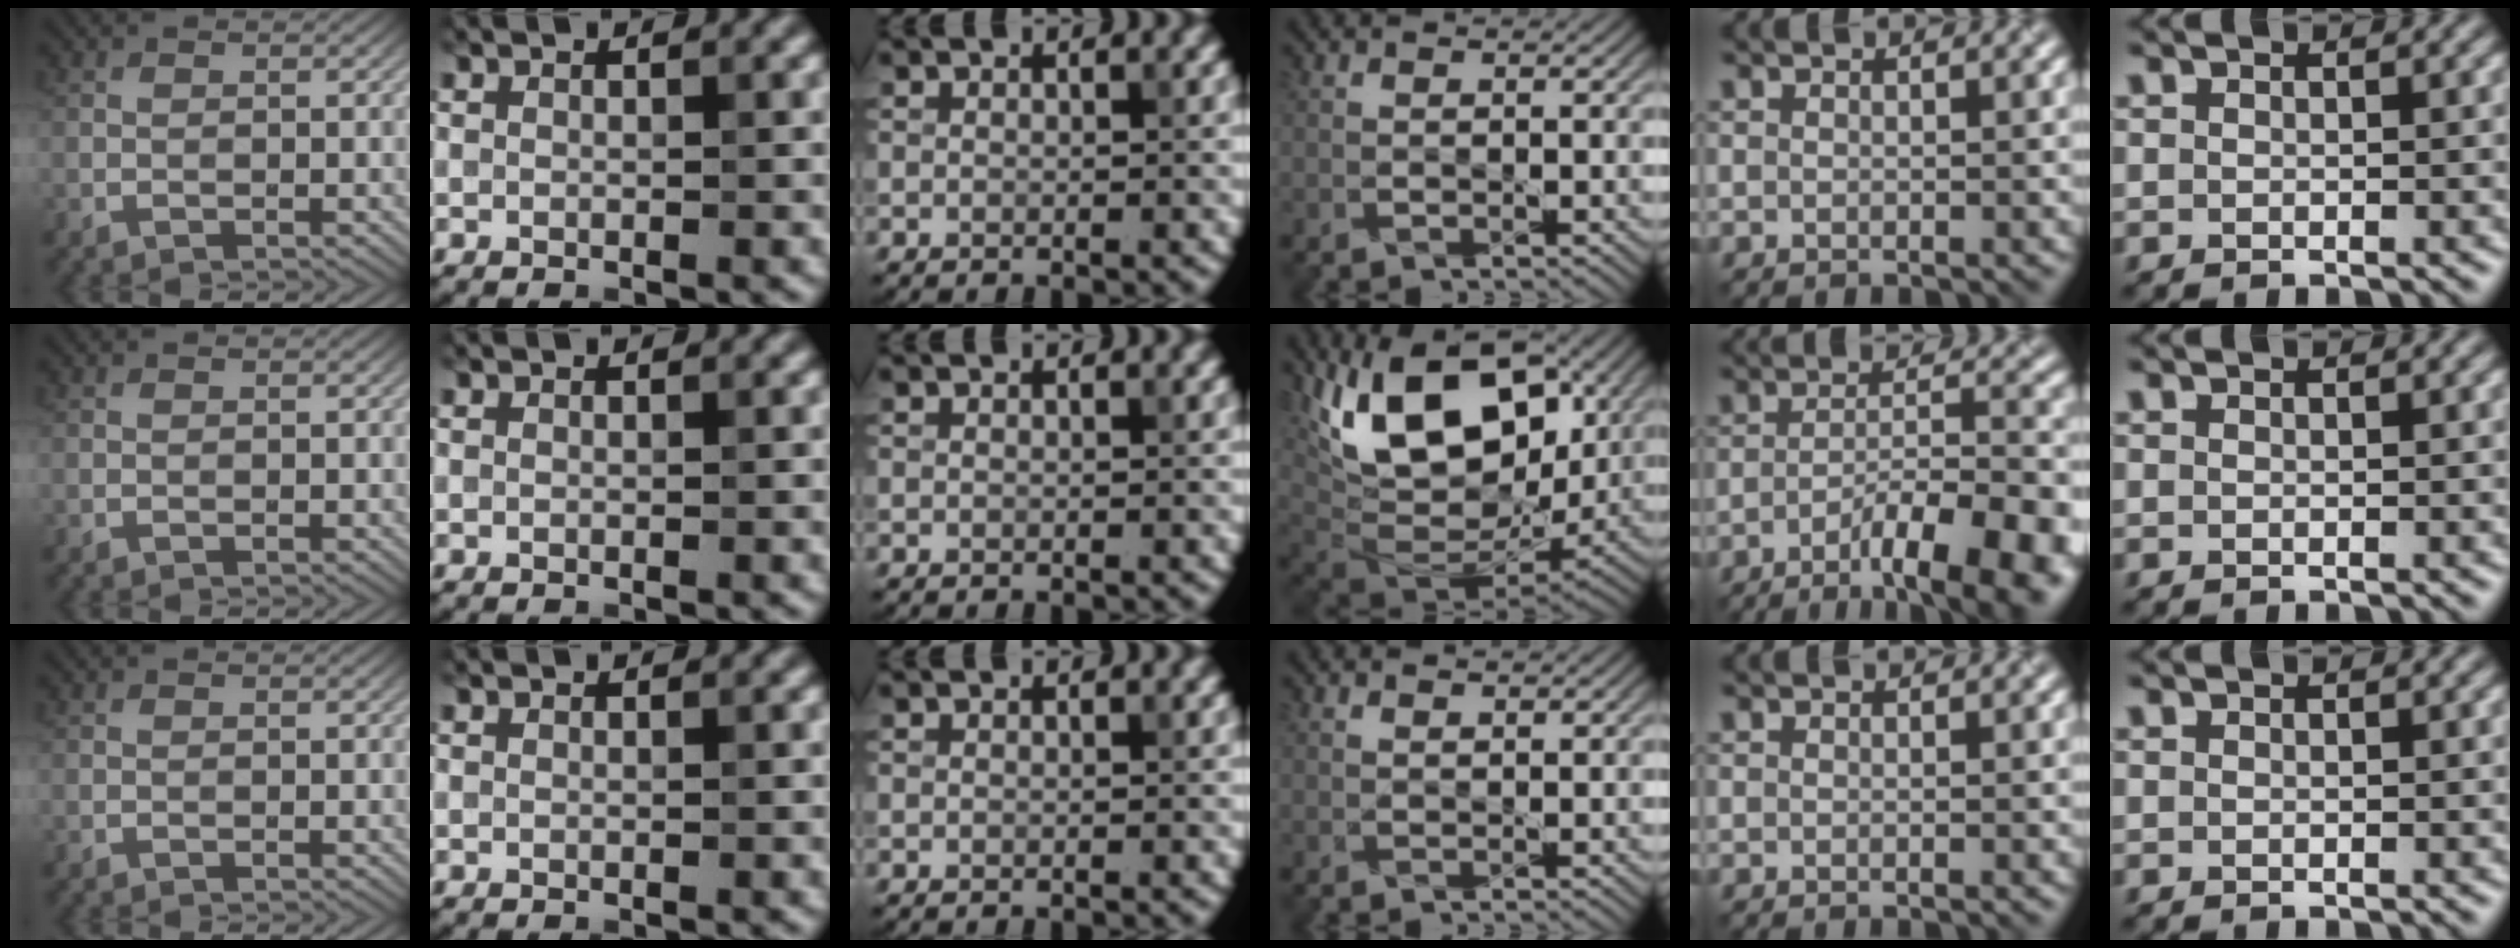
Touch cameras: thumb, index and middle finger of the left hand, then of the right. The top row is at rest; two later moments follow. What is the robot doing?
{"motion": "assemble", "object": "legos"}